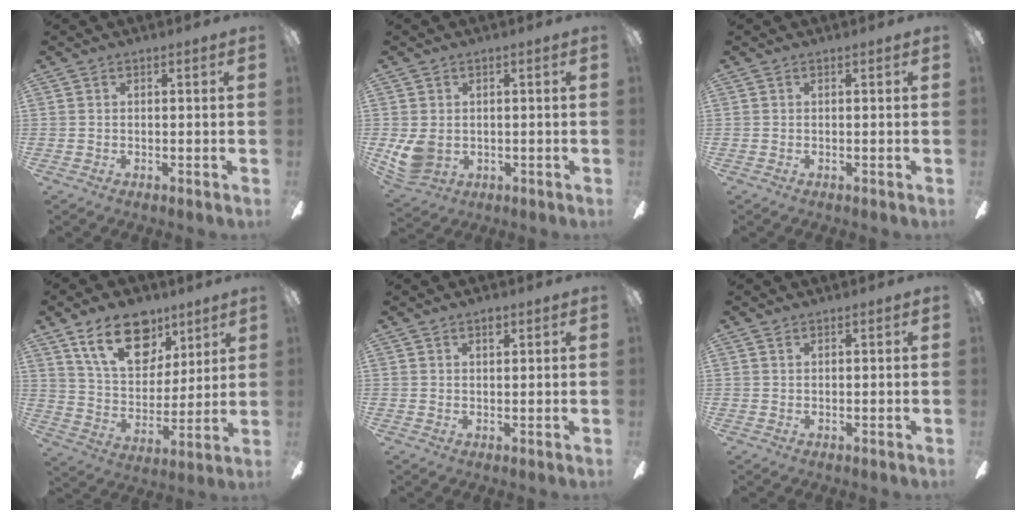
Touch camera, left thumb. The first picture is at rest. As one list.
[{"total": 6.5, "force": [0.0, 5.3, 3.8], "torque": [-0.086, 0.001, 0.003]}, {"total": 0.0}, {"total": 18.8, "force": [10.9, 11.3, 10.4], "torque": [-0.156, -0.046, 0.197]}, {"total": 2.0, "force": [1.5, 1.0, 0.9], "torque": [-0.005, -0.005, 0.023]}, {"total": 0.7, "force": [0.5, 0.4, 0.3], "torque": [-0.007, 0.002, 0.010]}]